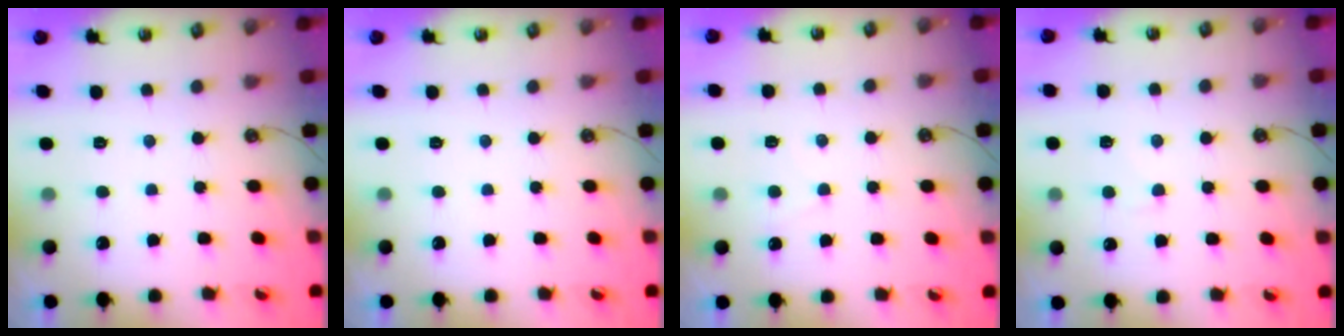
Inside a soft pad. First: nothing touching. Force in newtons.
{"total": 0.0}
{"total": 0.7, "press": 0.6, "slide": 0.4}
{"total": 2.9, "press": 2.7, "slide": 0.9}